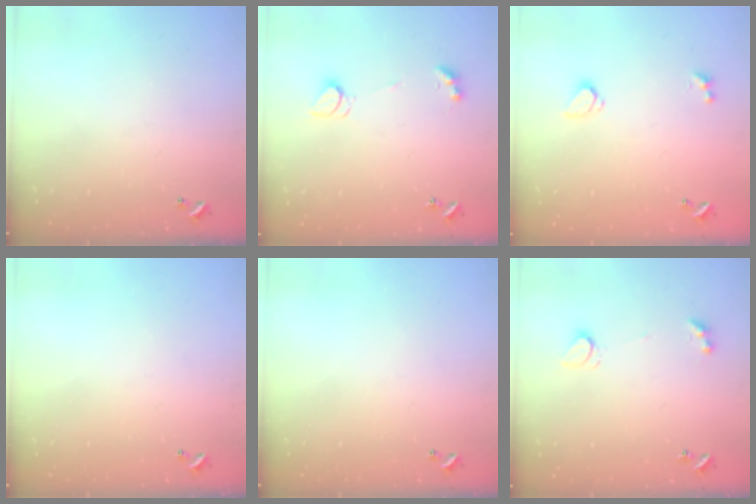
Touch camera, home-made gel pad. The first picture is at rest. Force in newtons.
{"total": 2.2, "press": 2.2, "slide": 0.4}
{"total": 0.8, "press": 0.6, "slide": 0.4}
{"total": 0.0}
{"total": 0.0}
{"total": 1.4, "press": 1.2, "slide": 0.6}